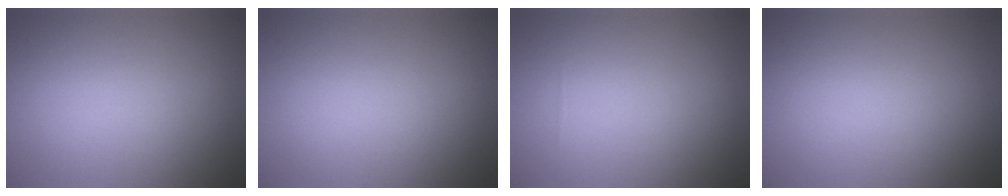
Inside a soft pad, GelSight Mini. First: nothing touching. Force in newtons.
{"total": 0.0}
{"total": 0.0}
{"total": 0.0}